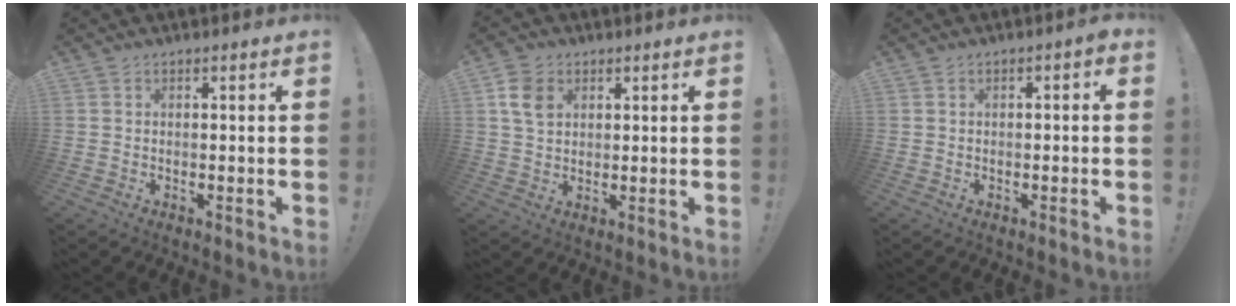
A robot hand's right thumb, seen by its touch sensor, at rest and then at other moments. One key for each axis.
{"total": 7.7, "fx": 2.8, "fy": 5.7, "fz": 4.3, "tx": -0.066, "ty": 0.004, "tz": 0.056}
{"total": 1.5, "fx": -1.1, "fy": 0.7, "fz": 0.8, "tx": -0.011, "ty": 0.005, "tz": -0.020}